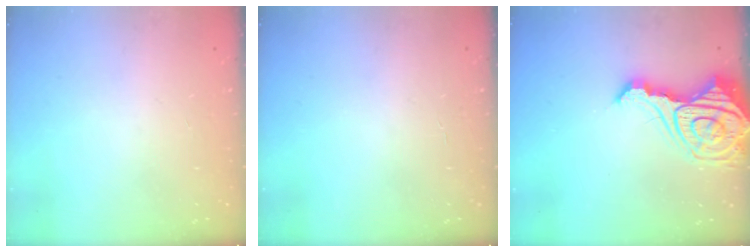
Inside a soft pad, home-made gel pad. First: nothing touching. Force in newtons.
{"total": 0.9, "press": 0.9, "slide": 0.1}
{"total": 19.7, "press": 19.6, "slide": 2.0}